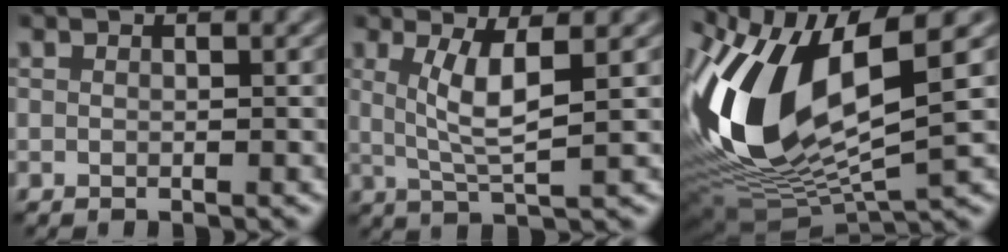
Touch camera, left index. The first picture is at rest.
{"total": 4.2, "force": [0.8, 0.9, 4.1], "torque": [-0.086, -0.004, 0.024]}
{"total": 14.8, "force": [2.3, 6.9, 12.9], "torque": [-0.292, -0.004, 0.048]}